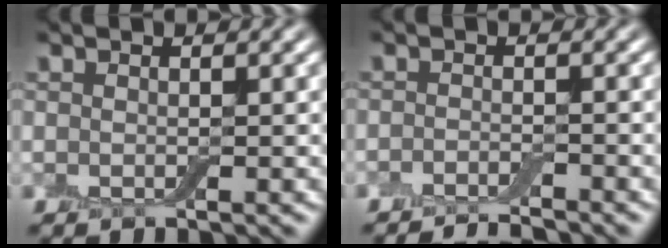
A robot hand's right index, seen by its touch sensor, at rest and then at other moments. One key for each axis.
{"total": 3.3, "fx": -3.0, "fy": 0.4, "fz": 1.3, "tx": -0.015, "ty": 0.001, "tz": -0.050}